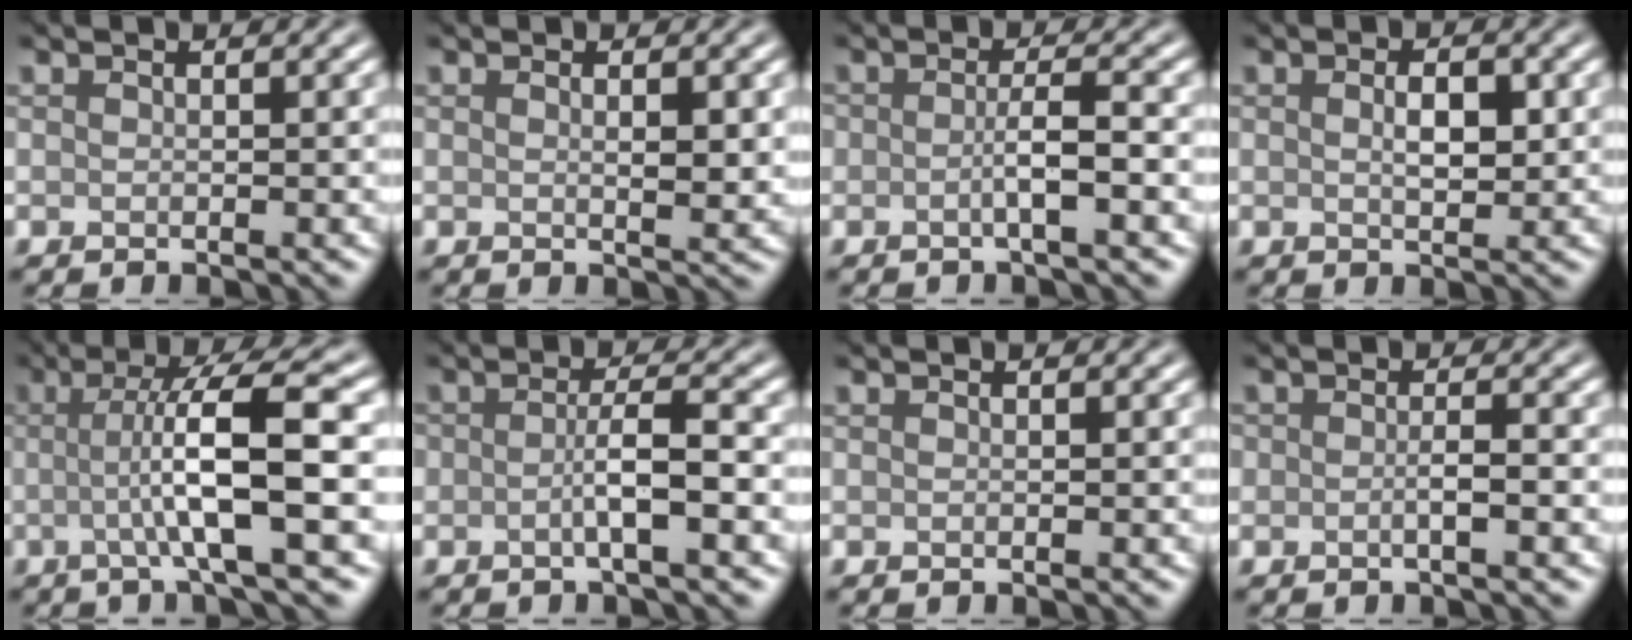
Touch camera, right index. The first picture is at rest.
{"total": 1.9, "force": [0.3, 0.5, 1.8], "torque": [-0.026, -0.004, 0.008]}
{"total": 2.0, "force": [-0.6, 0.2, 1.9], "torque": [-0.033, 0.005, -0.013]}
{"total": 2.3, "force": [0.3, 1.1, 1.9], "torque": [-0.036, 0.000, 0.006]}
{"total": 7.7, "force": [-0.7, 1.1, 7.6], "torque": [-0.116, 0.011, -0.017]}
{"total": 2.6, "force": [-0.9, 0.3, 2.5], "torque": [-0.043, 0.009, -0.018]}
{"total": 0.0}
{"total": 1.1, "force": [-0.4, 0.3, 1.0], "torque": [-0.018, 0.001, -0.005]}